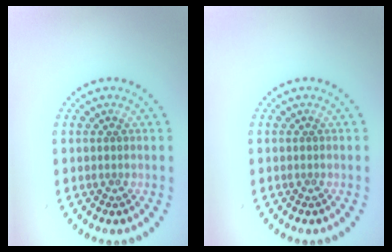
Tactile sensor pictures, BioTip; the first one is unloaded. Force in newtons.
{"total": 0.0}